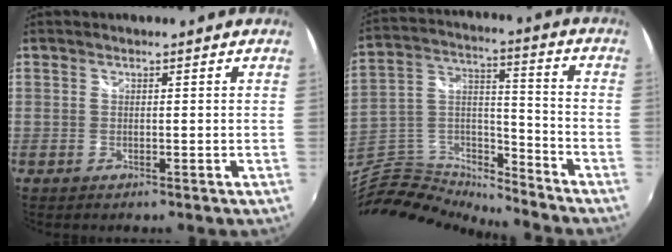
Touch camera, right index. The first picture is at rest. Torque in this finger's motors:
{"motor_torque": [0.66, -0.65, -0.06, -0.02]}